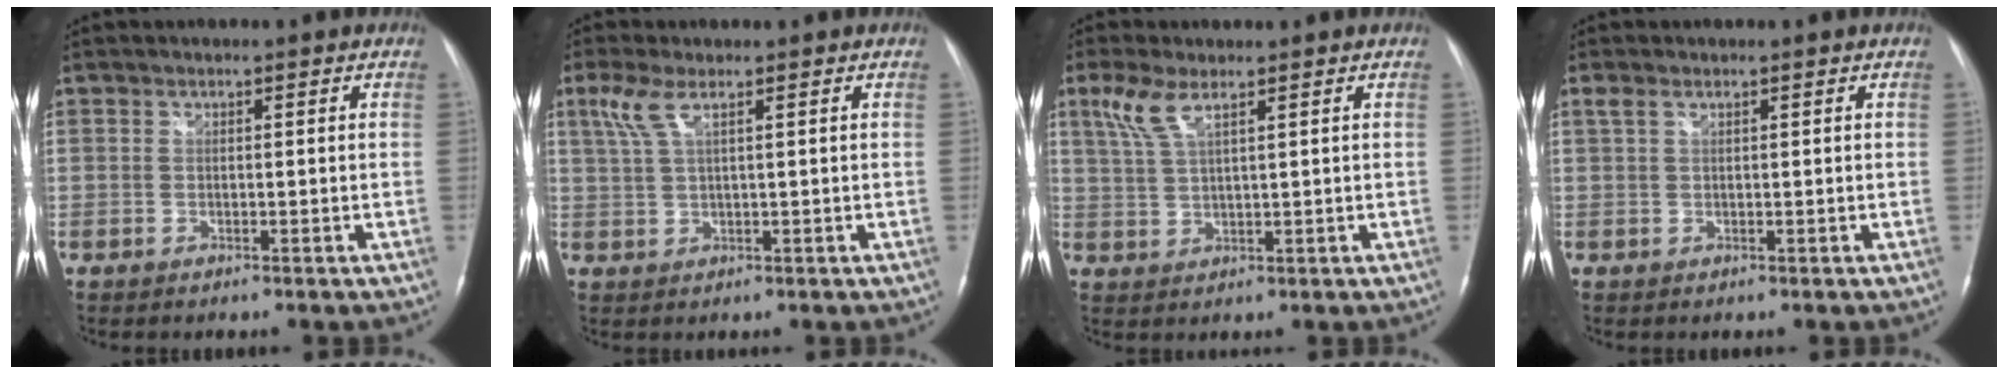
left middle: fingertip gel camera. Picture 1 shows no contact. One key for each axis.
{"total": 3.9, "fx": 2.0, "fy": 0.6, "fz": 3.3, "tx": -0.086, "ty": 0.015, "tz": 0.049}
{"total": 4.7, "fx": 2.8, "fy": 0.9, "fz": 3.7, "tx": -0.095, "ty": 0.012, "tz": 0.064}
{"total": 1.2, "fx": 0.8, "fy": 0.4, "fz": 0.8, "tx": -0.026, "ty": 0.018, "tz": 0.018}